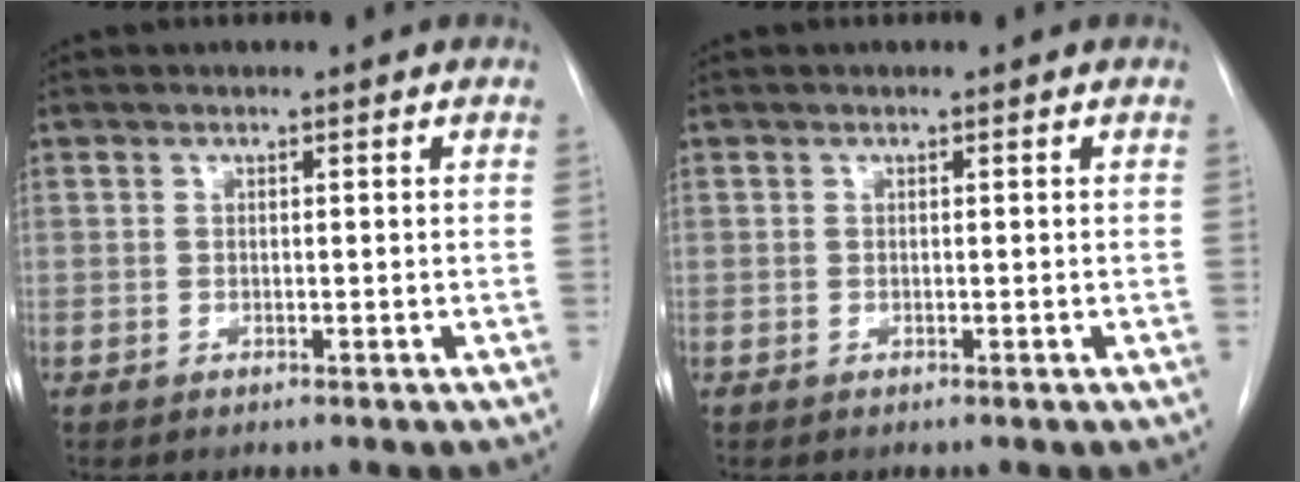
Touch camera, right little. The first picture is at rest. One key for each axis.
{"total": 0.0}